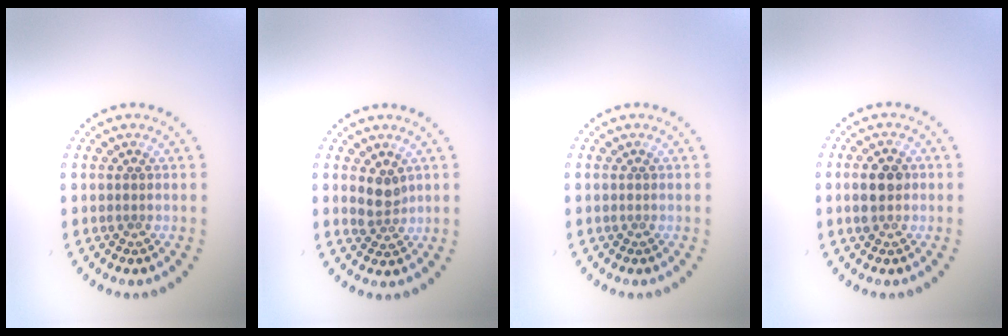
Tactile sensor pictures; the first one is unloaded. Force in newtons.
{"total": 2.2, "press": 1.9, "slide": 1.0}
{"total": 0.0}
{"total": 3.0, "press": 3.0, "slide": 0.2}